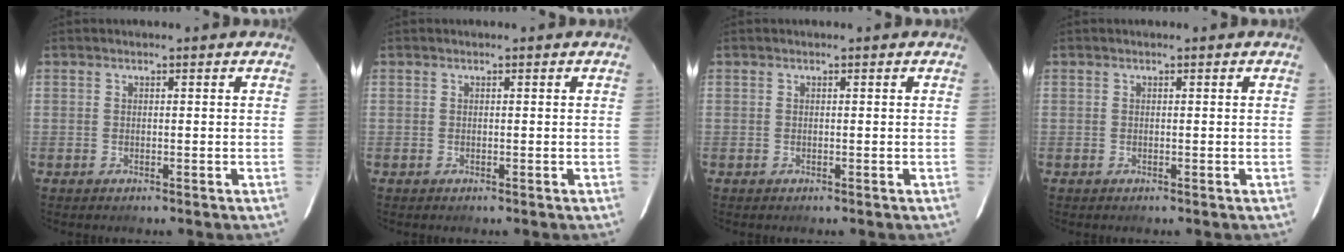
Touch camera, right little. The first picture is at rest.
{"total": 0.0}
{"total": 0.0}
{"total": 0.0}